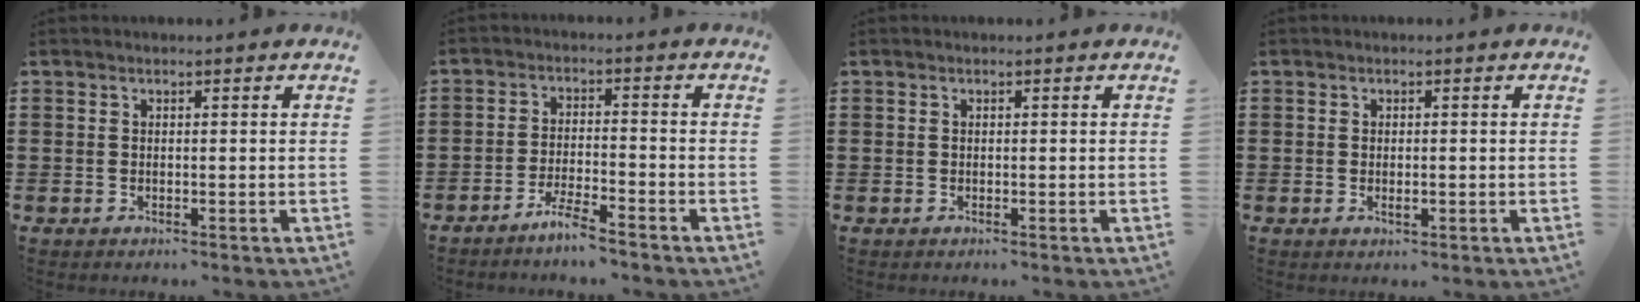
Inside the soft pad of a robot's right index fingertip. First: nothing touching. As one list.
[{"total": 4.0, "force": [-3.6, -0.1, 1.8], "torque": [-0.046, -0.004, -0.074]}, {"total": 0.0}, {"total": 1.2, "force": [-0.3, 0.5, 1.1], "torque": [-0.020, -0.002, -0.004]}]